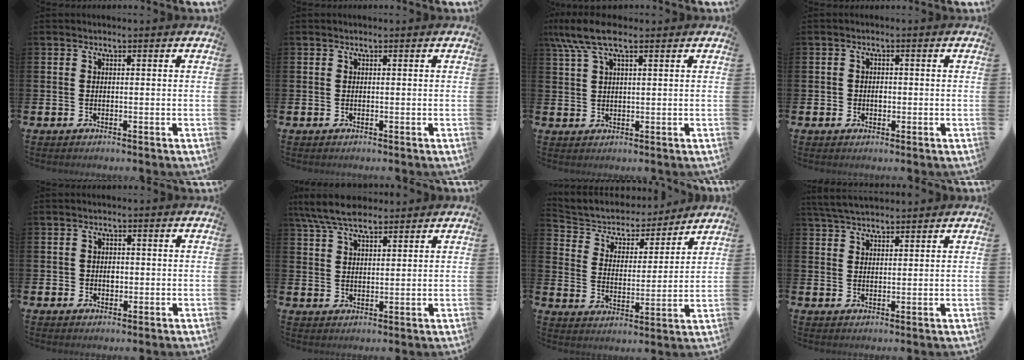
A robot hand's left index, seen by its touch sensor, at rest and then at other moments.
{"total": 0.0}
{"total": 6.7, "force": [4.4, 2.1, 4.5], "torque": [-0.094, -0.003, 0.078]}
{"total": 1.4, "force": [-0.1, 1.2, 0.7], "torque": [-0.002, 0.004, -0.007]}
{"total": 1.5, "force": [0.0, 1.4, 0.7], "torque": [0.004, 0.001, -0.006]}
{"total": 7.0, "force": [6.0, 2.0, 2.8], "torque": [-0.066, -0.018, 0.111]}
{"total": 5.7, "force": [5.2, 2.0, 0.8], "torque": [-0.048, -0.045, 0.085]}
{"total": 4.3, "force": [4.0, 1.0, 1.2], "torque": [-0.036, -0.008, 0.077]}